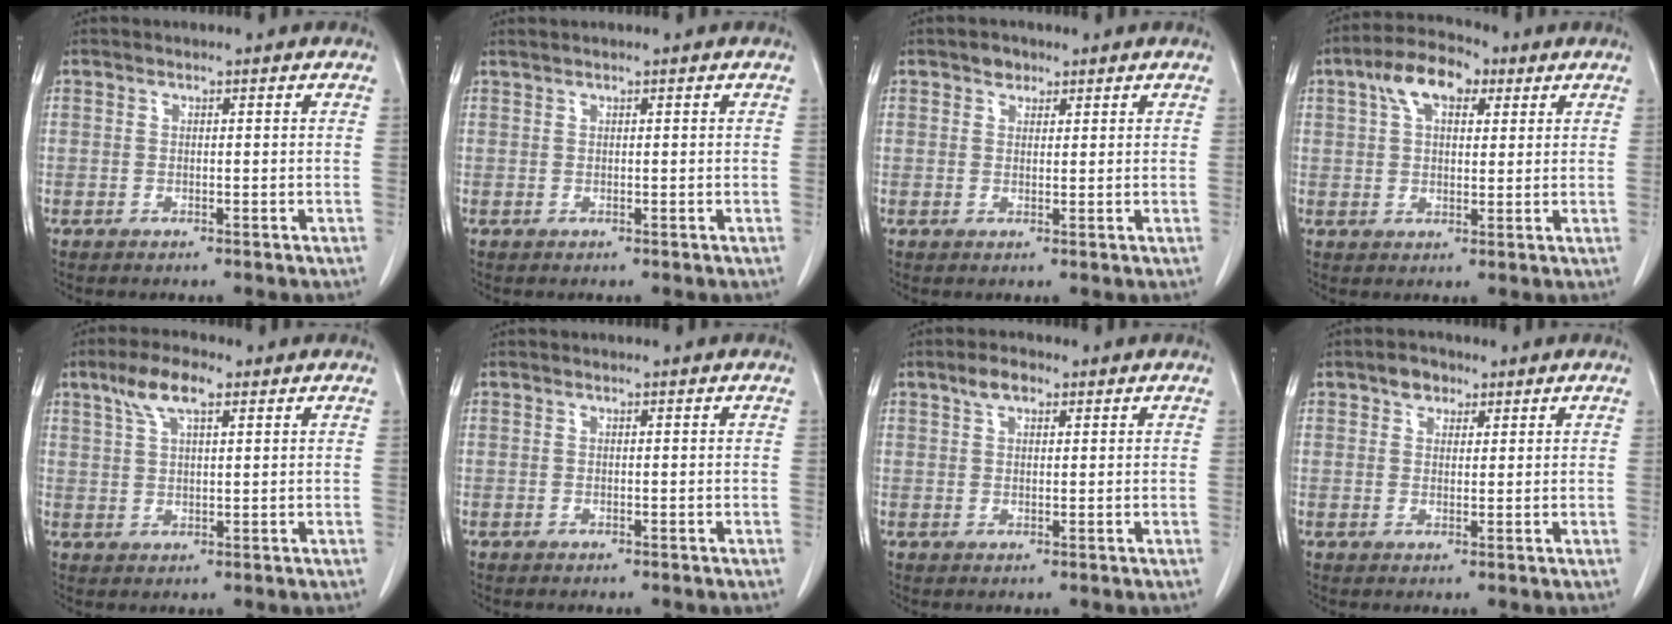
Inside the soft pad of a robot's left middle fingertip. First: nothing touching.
{"total": 0.6, "force": [0.5, -0.1, 0.2], "torque": [-0.009, 0.007, 0.016]}
{"total": 1.7, "force": [1.1, 1.3, 0.4], "torque": [-0.005, 0.001, 0.016]}
{"total": 8.0, "force": [3.7, 4.2, 5.8], "torque": [-0.105, 0.029, 0.061]}
{"total": 6.3, "force": [3.6, 1.7, 4.8], "torque": [-0.100, 0.017, 0.068]}
{"total": 0.0}
{"total": 3.2, "force": [1.9, 1.6, 2.0], "torque": [-0.039, 0.010, 0.036]}
{"total": 2.8, "force": [1.7, 2.0, 1.1], "torque": [-0.017, 0.009, 0.027]}